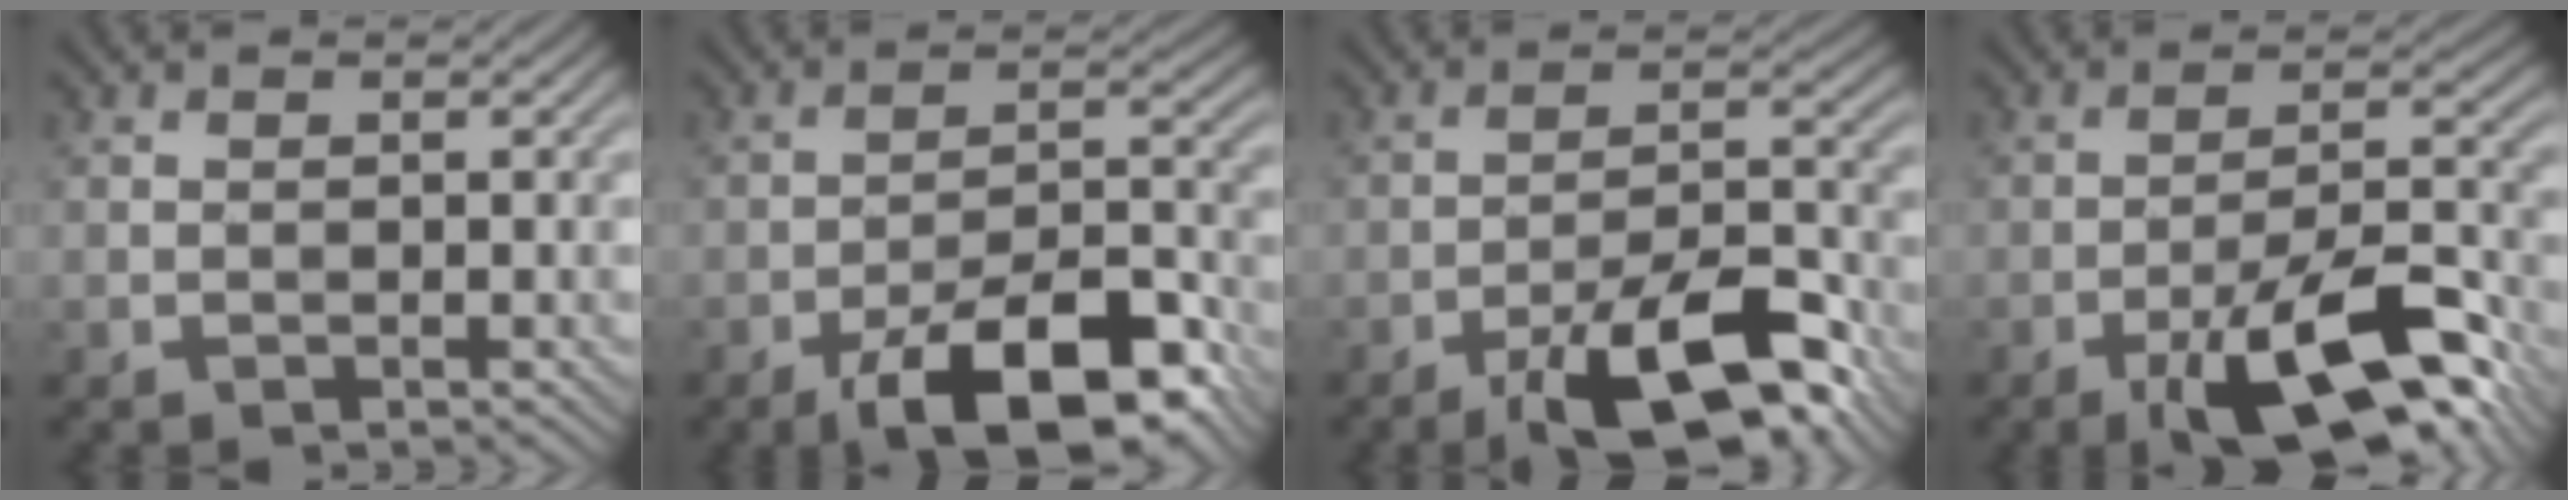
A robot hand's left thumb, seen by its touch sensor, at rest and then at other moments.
{"total": 13.9, "force": [-8.9, 4.7, 9.7], "torque": [-0.153, 0.005, -0.154]}
{"total": 12.5, "force": [-8.1, 3.6, 8.8], "torque": [-0.144, 0.008, -0.145]}
{"total": 13.2, "force": [-7.8, 3.6, 10.0], "torque": [-0.166, 0.003, -0.135]}